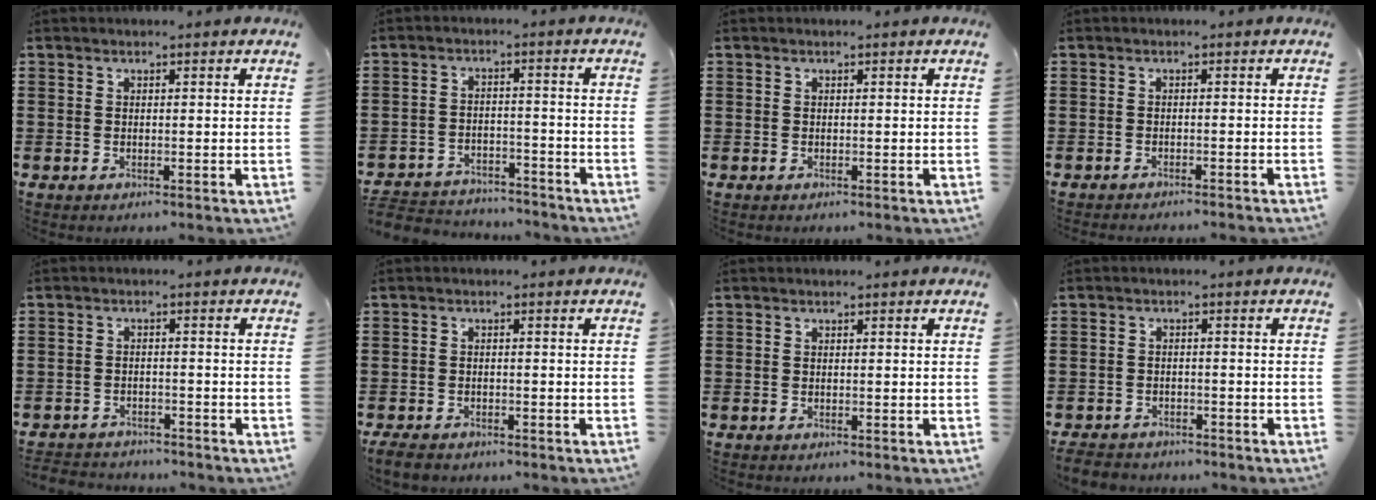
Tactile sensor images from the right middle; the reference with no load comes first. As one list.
[{"total": 3.8, "force": [-3.7, 0.8, -0.1], "torque": [-0.013, 0.000, -0.082]}, {"total": 0.0}, {"total": 0.9, "force": [-0.9, -0.2, 0.0], "torque": [-0.003, -0.001, -0.018]}, {"total": 2.5, "force": [-2.4, 0.3, -0.3], "torque": [-0.004, -0.003, -0.054]}, {"total": 1.9, "force": [-1.8, 0.7, 0.4], "torque": [-0.017, -0.001, -0.039]}, {"total": 0.0}, {"total": 2.4, "force": [-2.3, 0.6, 0.0], "torque": [-0.012, -0.003, -0.053]}]